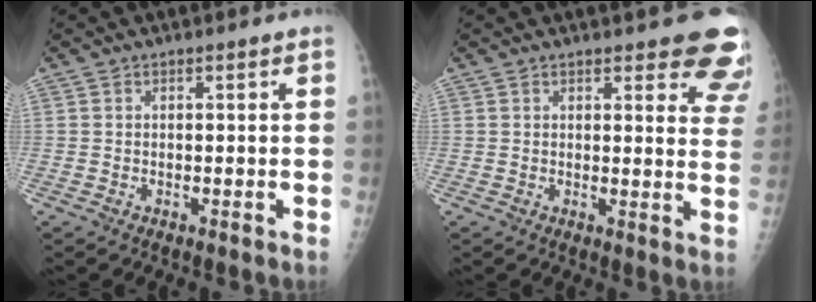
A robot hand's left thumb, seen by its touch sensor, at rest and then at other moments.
{"total": 10.8, "force": [8.6, 3.3, 5.5], "torque": [-0.018, -0.042, 0.078]}